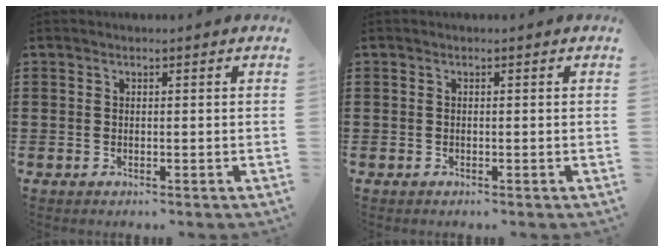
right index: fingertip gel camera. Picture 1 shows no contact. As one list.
[{"total": 0.0}]